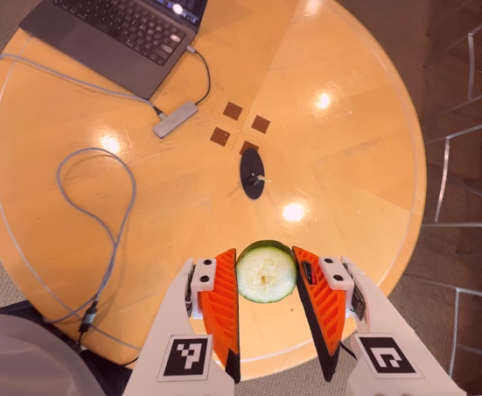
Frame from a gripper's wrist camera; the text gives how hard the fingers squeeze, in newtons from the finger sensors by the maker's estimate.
{"total": 8.8, "left": 9.0, "right": 8.6}